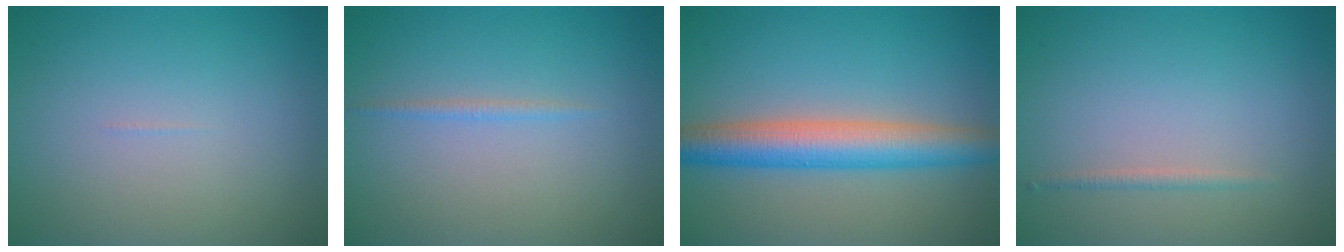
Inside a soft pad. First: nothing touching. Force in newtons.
{"total": 0.7, "press": 0.7, "slide": 0.1}
{"total": 5.9, "press": 5.9, "slide": 0.3}
{"total": 0.8, "press": 0.8, "slide": 0.0}